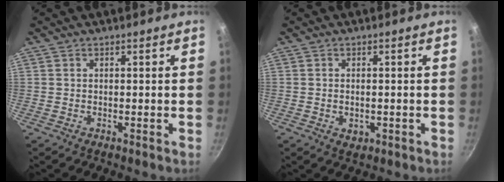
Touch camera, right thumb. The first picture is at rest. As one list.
[{"total": 2.4, "force": [-0.5, 1.6, 1.6], "torque": [-0.025, -0.003, -0.005]}]